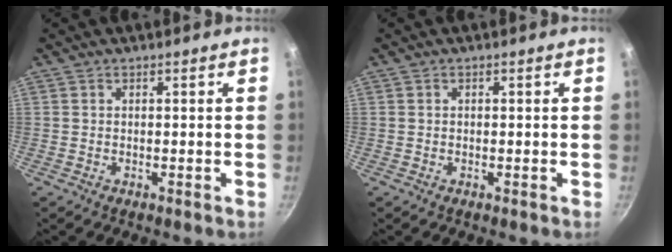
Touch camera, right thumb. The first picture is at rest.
{"total": 0.0}